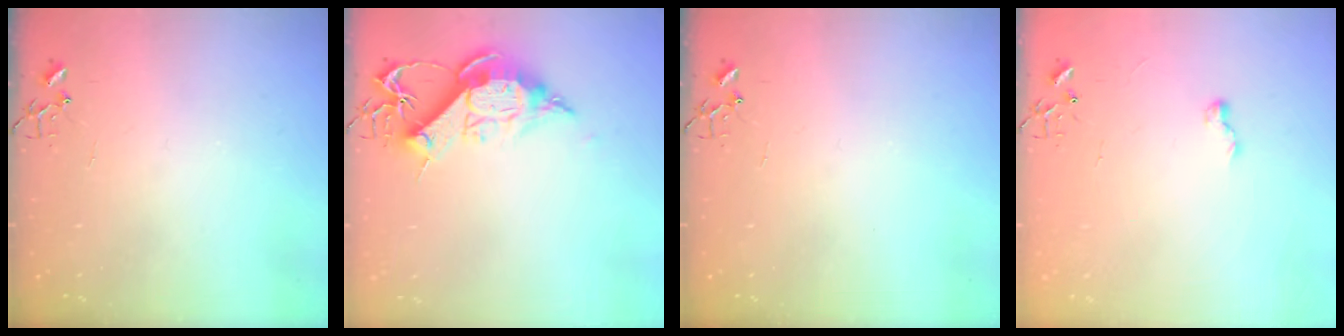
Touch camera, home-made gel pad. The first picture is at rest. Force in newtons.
{"total": 13.0, "press": 13.0, "slide": 1.1}
{"total": 0.0}
{"total": 5.7, "press": 5.6, "slide": 0.7}